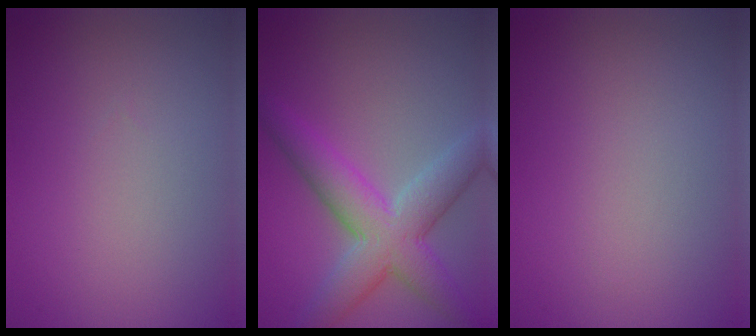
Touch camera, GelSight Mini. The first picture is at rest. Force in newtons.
{"total": 6.6, "press": 6.5, "slide": 0.4}
{"total": 0.0}